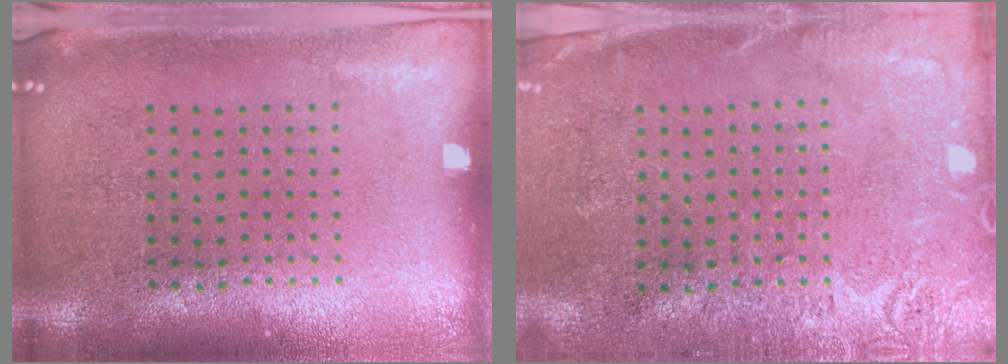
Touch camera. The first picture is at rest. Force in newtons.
{"total": 2.7, "press": 2.4, "slide": 1.2}